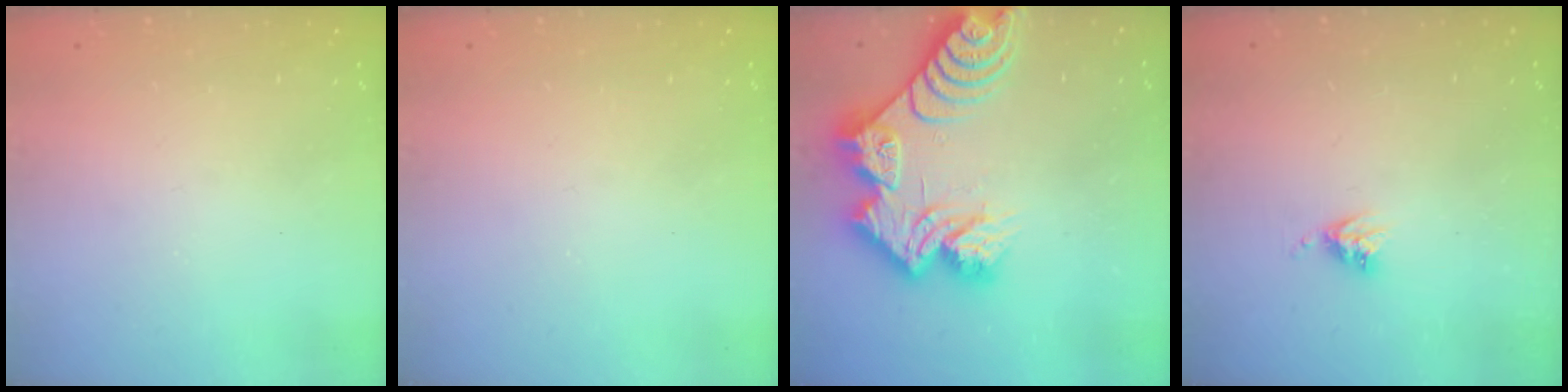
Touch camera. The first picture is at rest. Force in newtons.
{"total": 0.0}
{"total": 17.3, "press": 17.2, "slide": 1.7}
{"total": 5.2, "press": 5.2, "slide": 0.6}